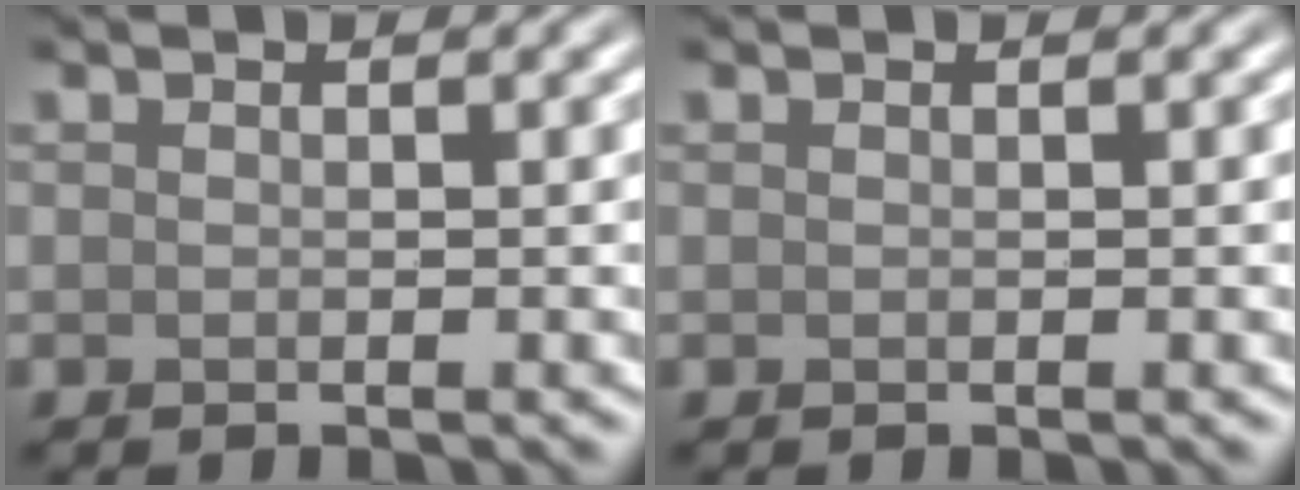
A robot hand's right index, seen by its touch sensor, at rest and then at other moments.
{"total": 0.0}